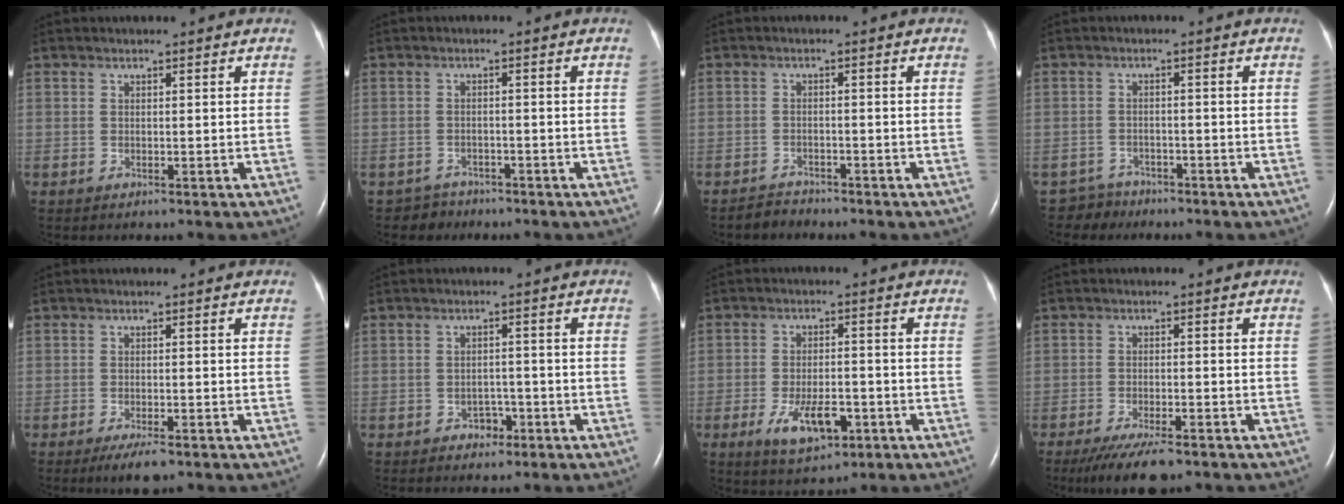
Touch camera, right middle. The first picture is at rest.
{"total": 2.7, "force": [-2.1, 1.4, -1.0], "torque": [0.014, 0.005, -0.036]}
{"total": 2.1, "force": [-2.0, 0.6, -0.5], "torque": [0.007, -0.004, -0.036]}
{"total": 3.1, "force": [-2.5, 1.3, -1.2], "torque": [0.020, 0.001, -0.047]}
{"total": 3.6, "force": [-2.5, 0.8, 2.5], "torque": [-0.045, -0.006, -0.038]}
{"total": 2.4, "force": [-1.5, 1.7, 1.0], "torque": [-0.011, 0.006, -0.018]}
{"total": 7.4, "force": [-3.3, 3.1, 5.9], "torque": [-0.110, -0.007, -0.049]}
{"total": 8.2, "force": [-6.3, 1.7, 5.0], "torque": [-0.083, -0.017, -0.100]}